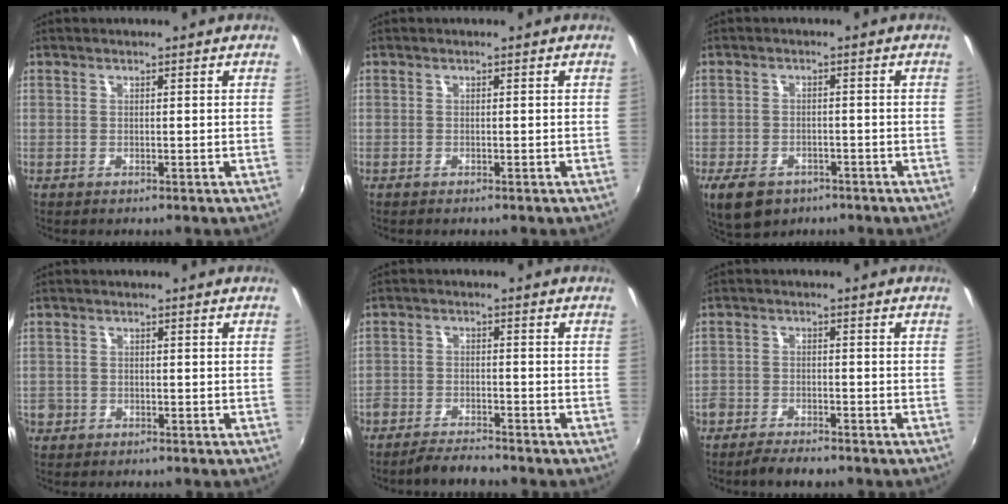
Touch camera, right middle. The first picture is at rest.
{"total": 0.0}
{"total": 7.9, "force": [-4.9, 4.8, 4.0], "torque": [-0.096, -0.020, -0.081]}
{"total": 2.2, "force": [-1.3, 1.8, 0.4], "torque": [-0.015, -0.002, -0.024]}
{"total": 6.2, "force": [-5.7, 1.2, 2.2], "torque": [-0.063, -0.014, -0.102]}
{"total": 6.0, "force": [-5.2, 2.0, 2.3], "torque": [-0.068, -0.014, -0.093]}